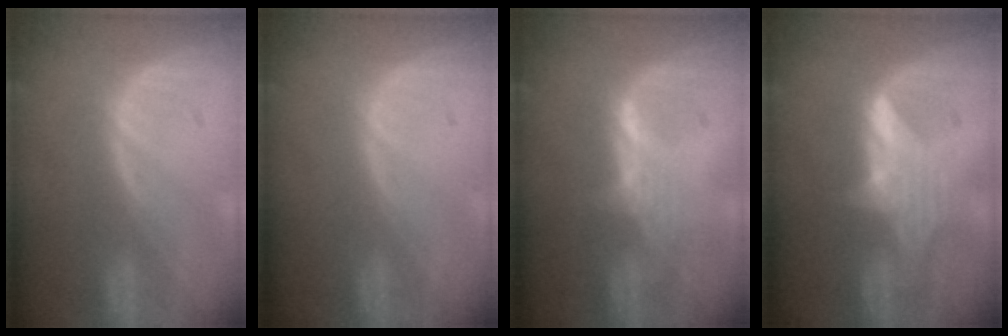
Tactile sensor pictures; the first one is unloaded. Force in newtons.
{"total": 0.0}
{"total": 2.6, "press": 2.5, "slide": 0.3}
{"total": 5.5, "press": 5.5, "slide": 0.2}